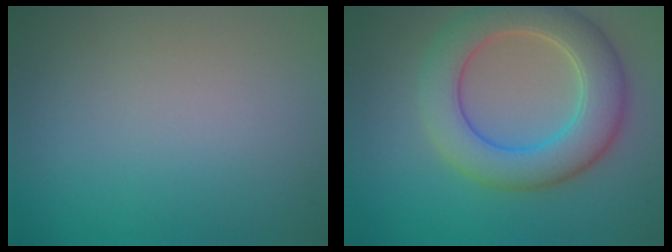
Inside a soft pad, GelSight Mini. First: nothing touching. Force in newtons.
{"total": 7.2, "press": 7.2, "slide": 0.4}